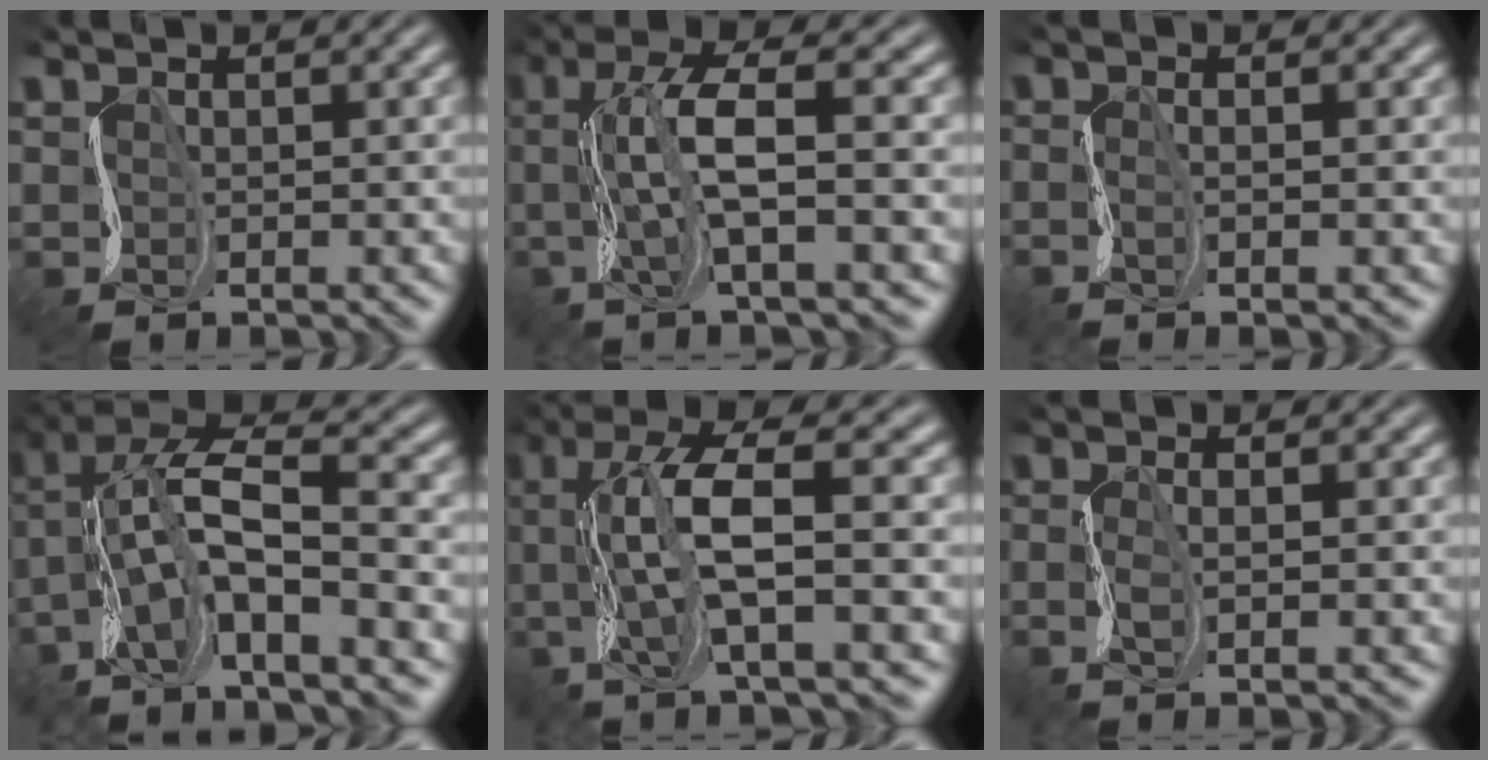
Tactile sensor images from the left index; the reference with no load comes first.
{"total": 6.6, "force": [-1.3, 0.9, 6.4], "torque": [-0.106, -0.001, -0.025]}
{"total": 2.0, "force": [-0.6, 0.6, 1.8], "torque": [-0.007, 0.001, -0.036]}
{"total": 8.1, "force": [-3.5, 1.3, 7.2], "torque": [-0.125, 0.000, -0.071]}
{"total": 7.7, "force": [-1.0, 1.3, 7.5], "torque": [-0.127, -0.003, -0.019]}
{"total": 1.9, "force": [-1.3, -0.2, 1.3], "torque": [-0.018, -0.012, -0.034]}